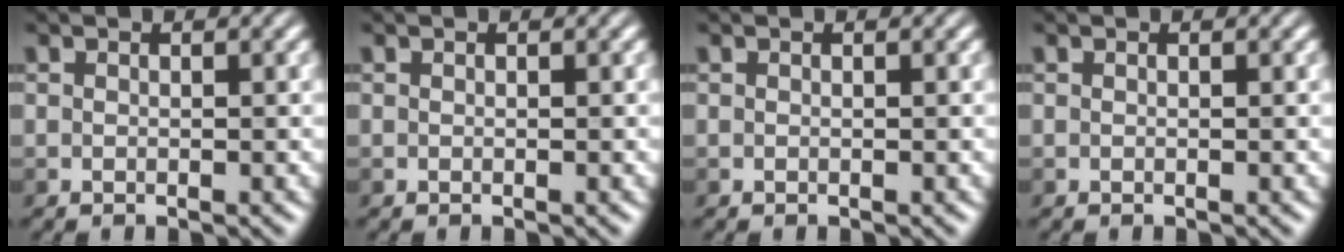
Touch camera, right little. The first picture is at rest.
{"total": 0.0}
{"total": 0.0}
{"total": 0.0}